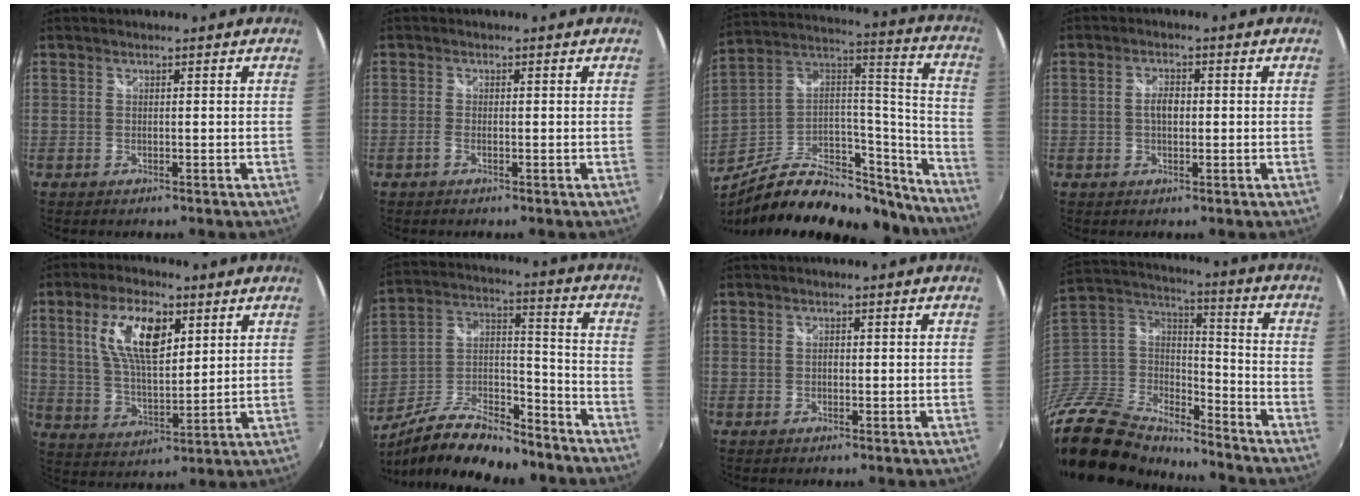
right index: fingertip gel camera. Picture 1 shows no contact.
{"total": 1.7, "force": [-0.9, 0.4, 1.4], "torque": [-0.033, -0.003, -0.017]}
{"total": 30.4, "force": [-24.4, 11.5, 14.1], "torque": [-0.214, 0.042, -0.357]}
{"total": 2.9, "force": [-0.1, 1.6, 2.4], "torque": [-0.043, 0.006, -0.002]}
{"total": 12.6, "force": [5.0, 5.5, 10.2], "torque": [-0.192, 0.011, 0.096]}
{"total": 18.7, "force": [-13.6, 6.6, 11.0], "torque": [-0.217, 0.002, -0.226]}
{"total": 0.7, "force": [-0.1, 0.6, 0.4], "torque": [-0.004, 0.002, -0.002]}
{"total": 20.3, "force": [-17.0, 8.6, 6.9], "torque": [-0.174, 0.026, -0.314]}